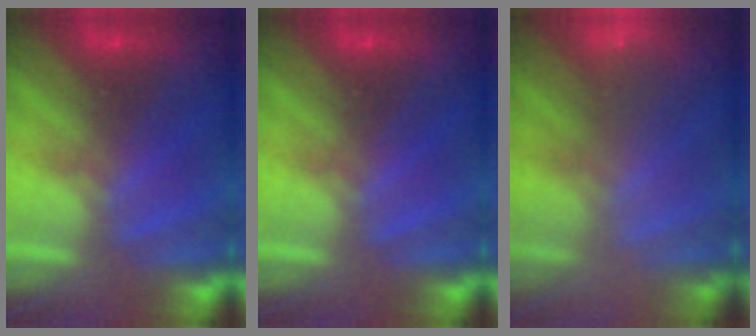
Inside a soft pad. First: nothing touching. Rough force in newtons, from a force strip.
{"total": 0.0}
{"total": 2.3}